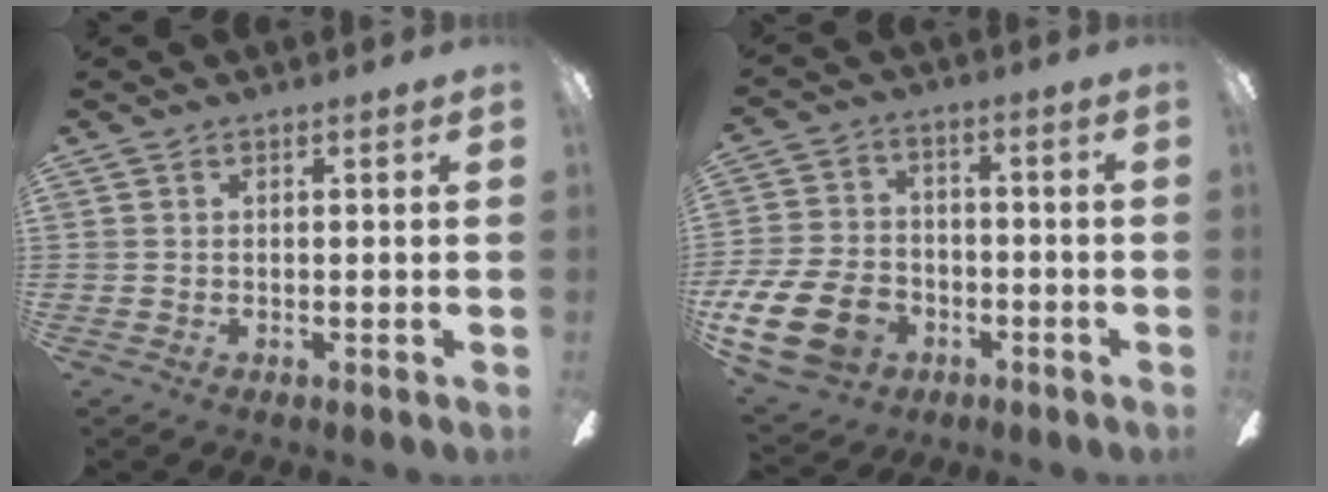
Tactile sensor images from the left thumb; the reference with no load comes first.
{"total": 16.7, "force": [-6.8, 11.7, 9.7], "torque": [-0.216, 0.047, -0.116]}